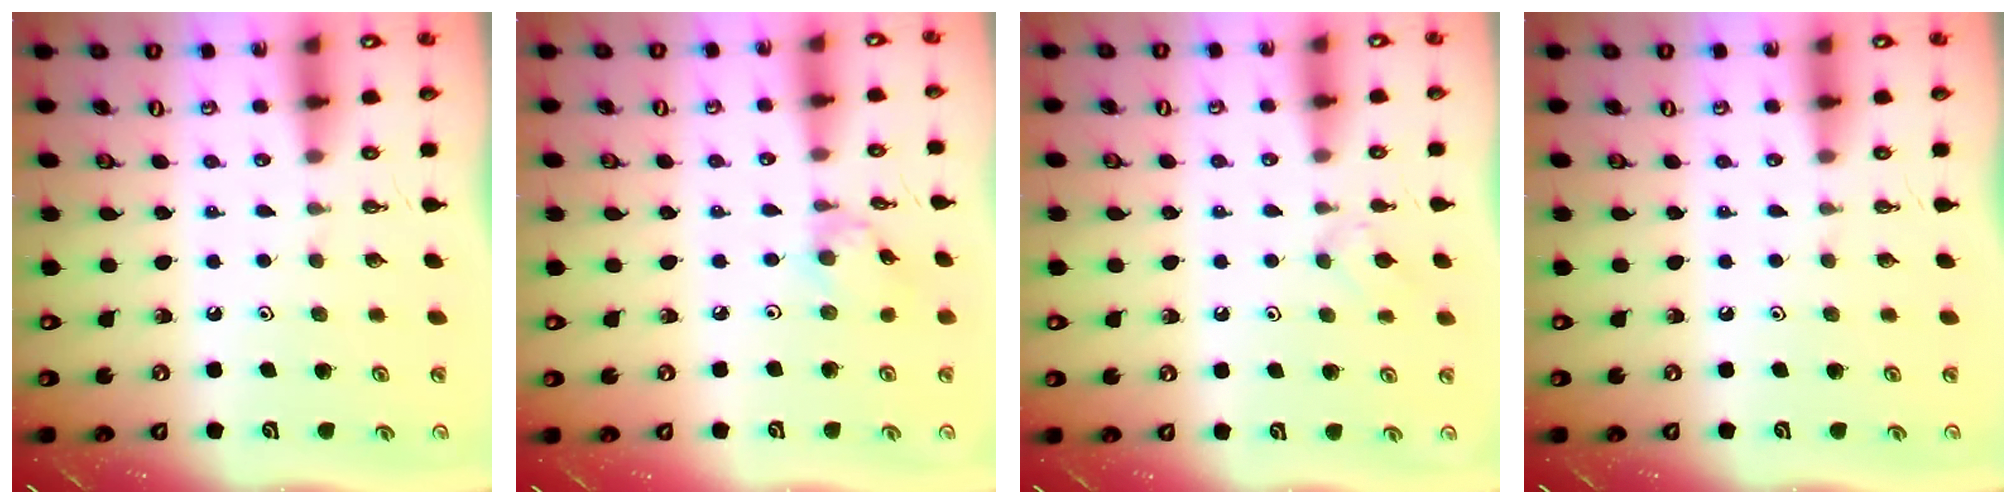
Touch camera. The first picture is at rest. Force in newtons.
{"total": 2.1, "press": 2.1, "slide": 0.2}
{"total": 2.2, "press": 2.1, "slide": 0.6}
{"total": 0.0}